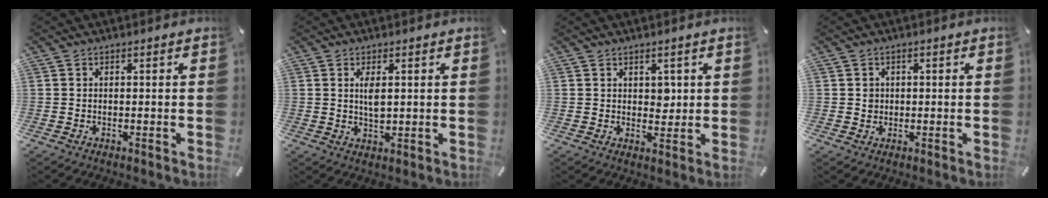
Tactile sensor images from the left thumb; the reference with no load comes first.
{"total": 3.8, "force": [0.8, 1.5, 3.4], "torque": [-0.078, -0.005, 0.006]}
{"total": 2.9, "force": [1.2, 2.3, 1.4], "torque": [-0.006, -0.006, 0.017]}
{"total": 1.6, "force": [0.1, 1.6, 0.4], "torque": [-0.001, 0.004, -0.002]}